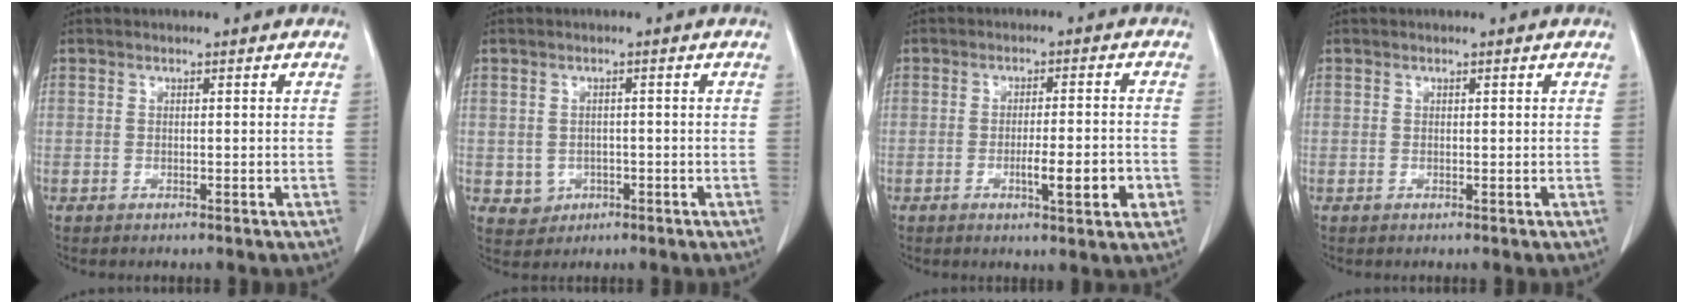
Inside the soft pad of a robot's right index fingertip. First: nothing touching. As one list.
[{"total": 3.1, "force": [-0.7, 3.0, 0.6], "torque": [-0.004, 0.006, -0.001]}, {"total": 6.7, "force": [-2.1, 0.8, 6.3], "torque": [-0.093, -0.005, -0.028]}, {"total": 0.0}]